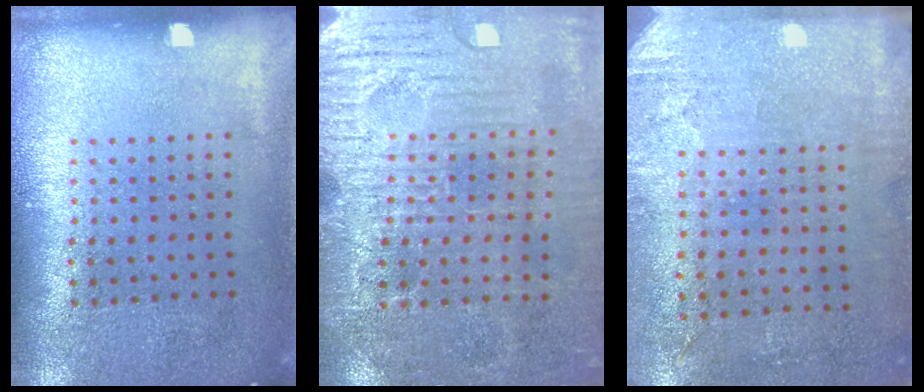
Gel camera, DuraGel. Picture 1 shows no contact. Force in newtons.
{"total": 3.6, "press": 3.5, "slide": 0.4}
{"total": 2.9, "press": 2.4, "slide": 1.7}